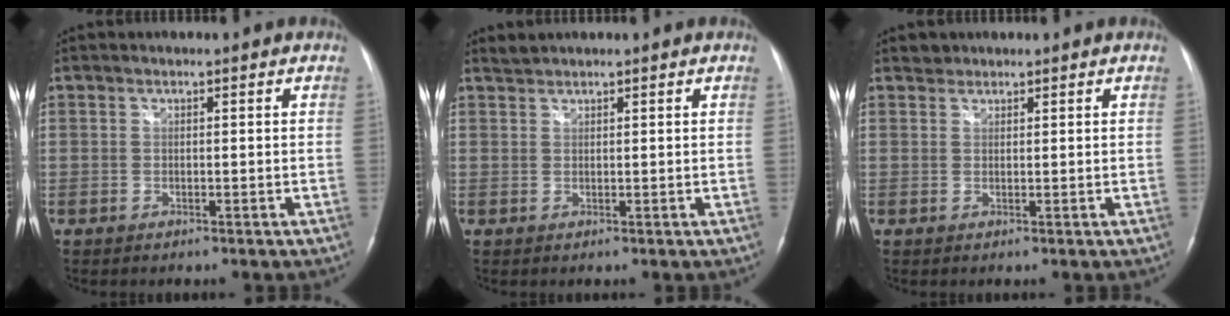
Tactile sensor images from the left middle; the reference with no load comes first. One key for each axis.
{"total": 1.1, "fx": 1.1, "fy": 0.0, "fz": -0.1, "tx": -0.005, "ty": 0.006, "tz": 0.025}
{"total": 1.2, "fx": 1.0, "fy": 0.6, "fz": -0.2, "tx": 0.005, "ty": 0.004, "tz": 0.012}